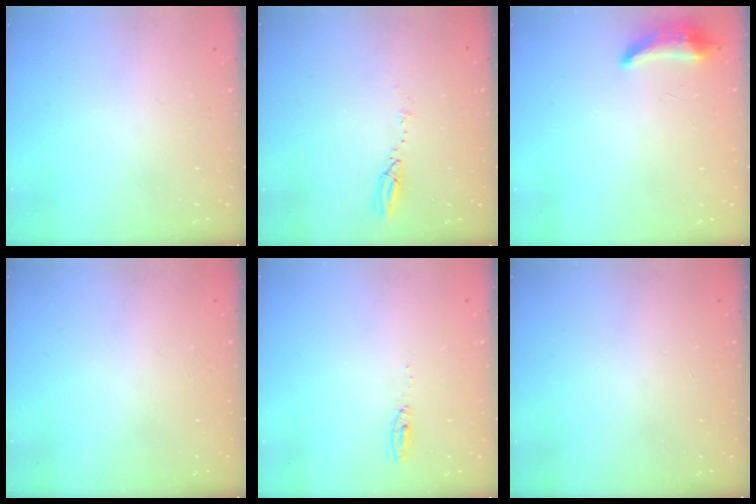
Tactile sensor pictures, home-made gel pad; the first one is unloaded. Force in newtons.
{"total": 3.9, "press": 3.8, "slide": 0.4}
{"total": 8.3, "press": 8.1, "slide": 1.8}
{"total": 0.0}
{"total": 4.6, "press": 4.4, "slide": 1.3}
{"total": 0.0}